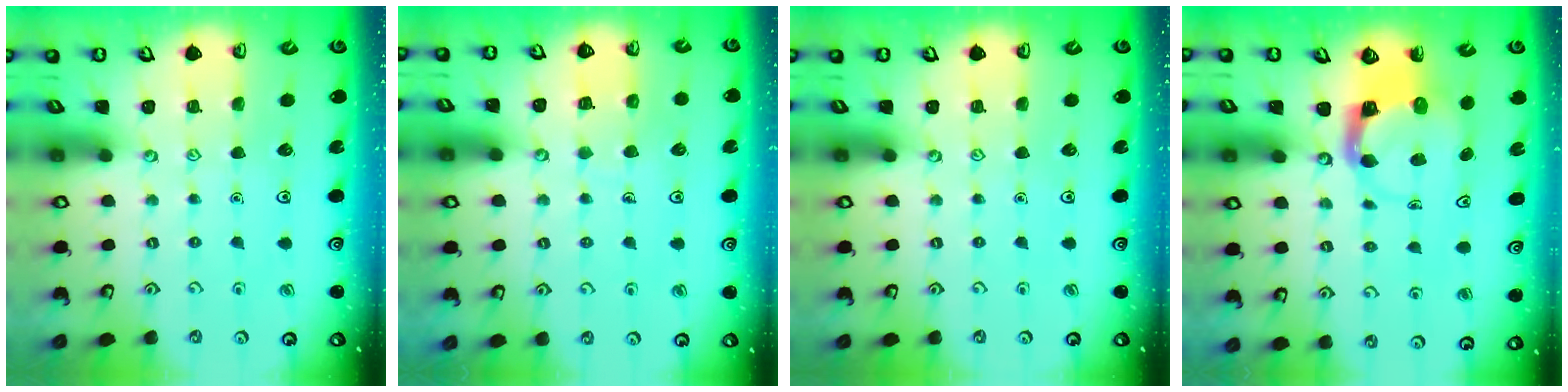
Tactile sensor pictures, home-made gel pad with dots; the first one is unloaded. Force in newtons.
{"total": 6.9, "press": 6.9, "slide": 0.6}
{"total": 0.0}
{"total": 3.7, "press": 3.6, "slide": 0.6}